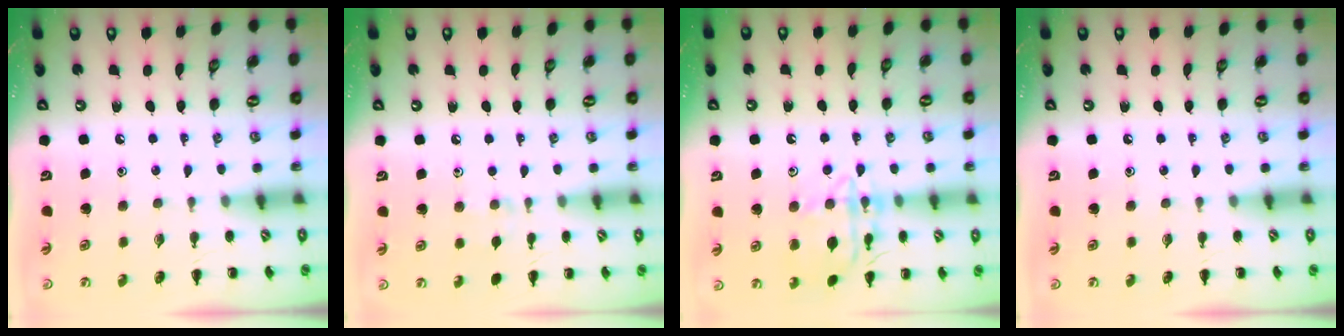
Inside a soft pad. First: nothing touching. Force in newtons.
{"total": 4.8, "press": 4.6, "slide": 1.6}
{"total": 14.5, "press": 14.4, "slide": 0.8}
{"total": 0.0}